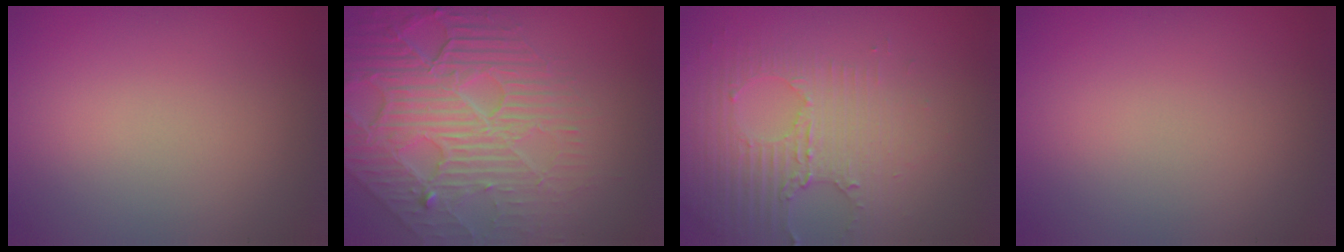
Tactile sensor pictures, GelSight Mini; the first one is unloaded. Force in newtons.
{"total": 8.2, "press": 5.9, "slide": 5.7}
{"total": 3.5, "press": 3.4, "slide": 1.1}
{"total": 0.0}